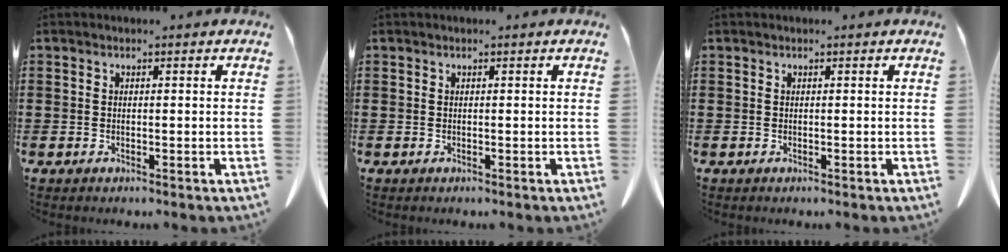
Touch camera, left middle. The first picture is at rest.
{"total": 0.0}
{"total": 0.0}